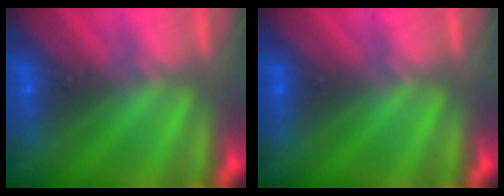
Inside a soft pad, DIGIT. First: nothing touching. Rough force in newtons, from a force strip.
{"total": 0.0}